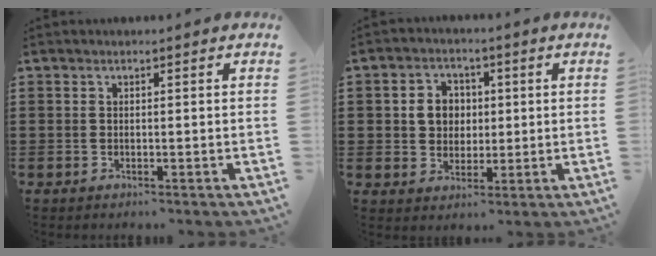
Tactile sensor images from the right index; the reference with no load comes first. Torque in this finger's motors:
{"motor_torque": [0.46, -0.42, 0.18, 0.08]}